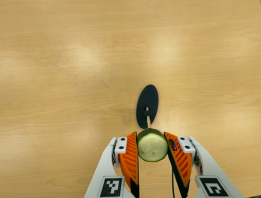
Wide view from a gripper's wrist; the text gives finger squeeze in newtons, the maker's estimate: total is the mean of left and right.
{"total": 11.1, "left": 12.3, "right": 9.8}